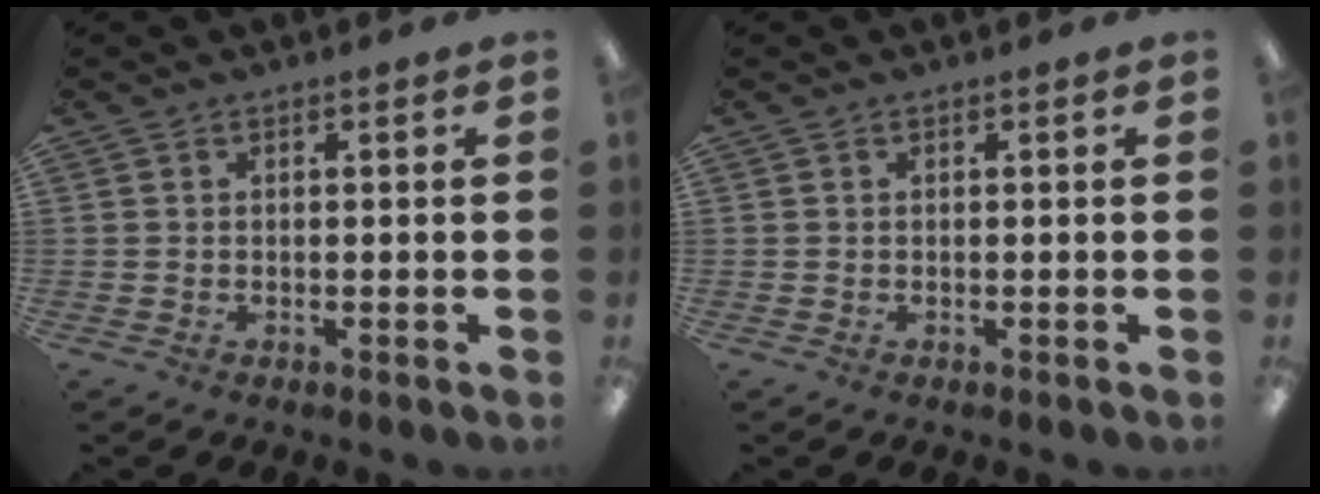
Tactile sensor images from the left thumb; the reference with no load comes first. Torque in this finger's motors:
{"motor_torque": [0.01, 0.00, -0.15, 0.14, 0.00]}